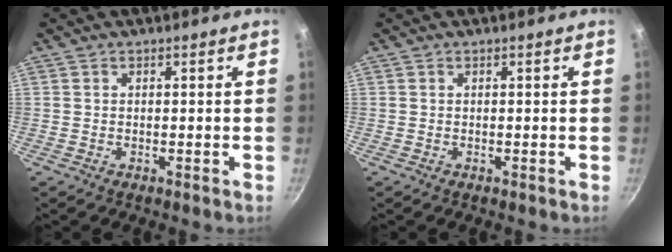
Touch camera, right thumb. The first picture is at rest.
{"total": 0.0}